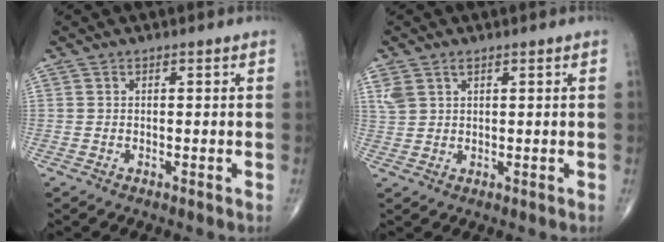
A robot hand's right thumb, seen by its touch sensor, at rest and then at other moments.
{"total": 3.3, "force": [1.9, 1.9, 1.9], "torque": [-0.043, 0.005, 0.048]}